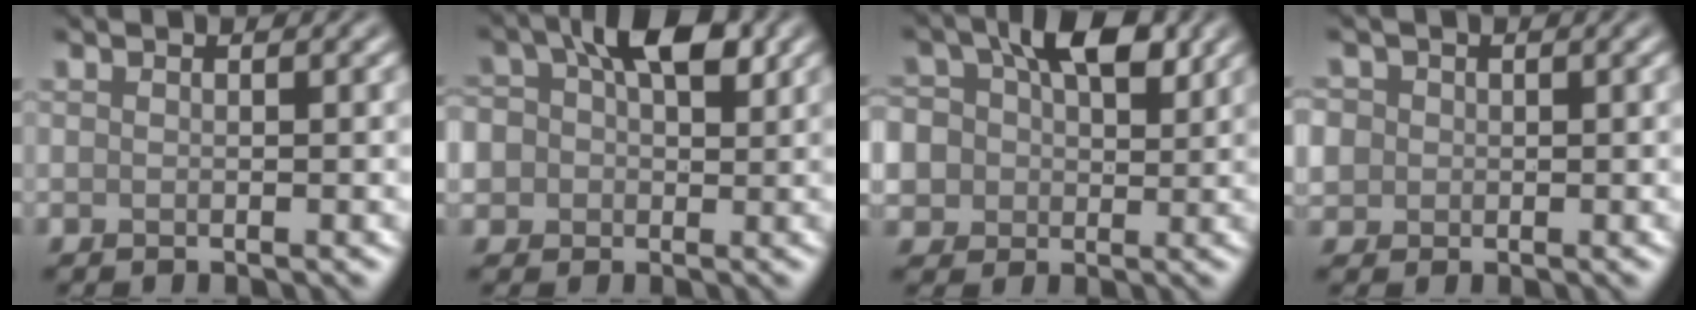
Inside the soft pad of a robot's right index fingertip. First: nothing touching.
{"total": 7.4, "force": [1.6, 5.3, 4.9], "torque": [-0.081, 0.015, 0.019]}
{"total": 8.3, "force": [1.8, 6.3, 5.0], "torque": [-0.092, 0.005, 0.028]}
{"total": 3.3, "force": [0.4, 3.0, 1.1], "torque": [-0.034, 0.021, -0.002]}